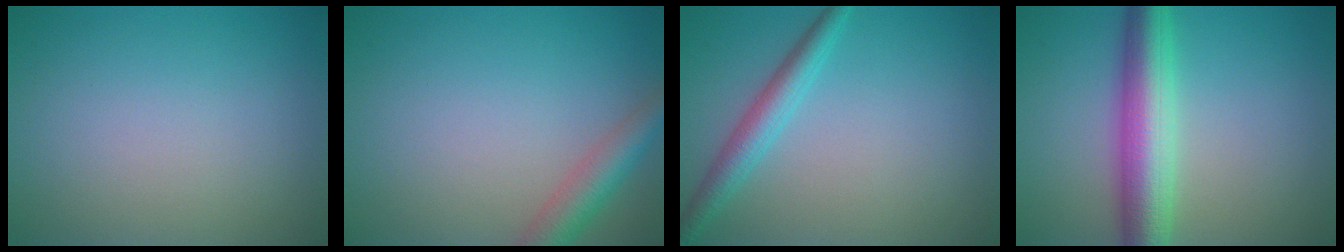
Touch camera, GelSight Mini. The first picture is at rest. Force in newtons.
{"total": 3.5, "press": 3.5, "slide": 0.1}
{"total": 2.9, "press": 2.9, "slide": 0.1}
{"total": 7.0, "press": 7.0, "slide": 0.0}